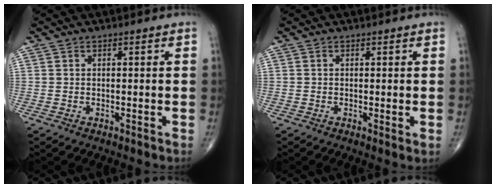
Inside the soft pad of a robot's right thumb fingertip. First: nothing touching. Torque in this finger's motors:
{"motor_torque": [-0.17, -0.04, -0.23, -0.08, -0.03]}